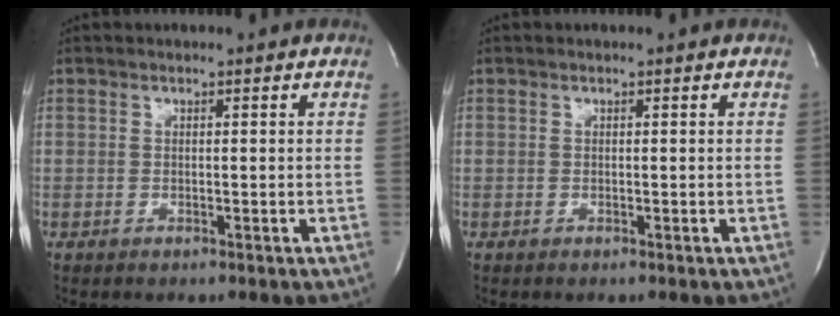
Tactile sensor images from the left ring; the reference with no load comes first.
{"total": 0.0}